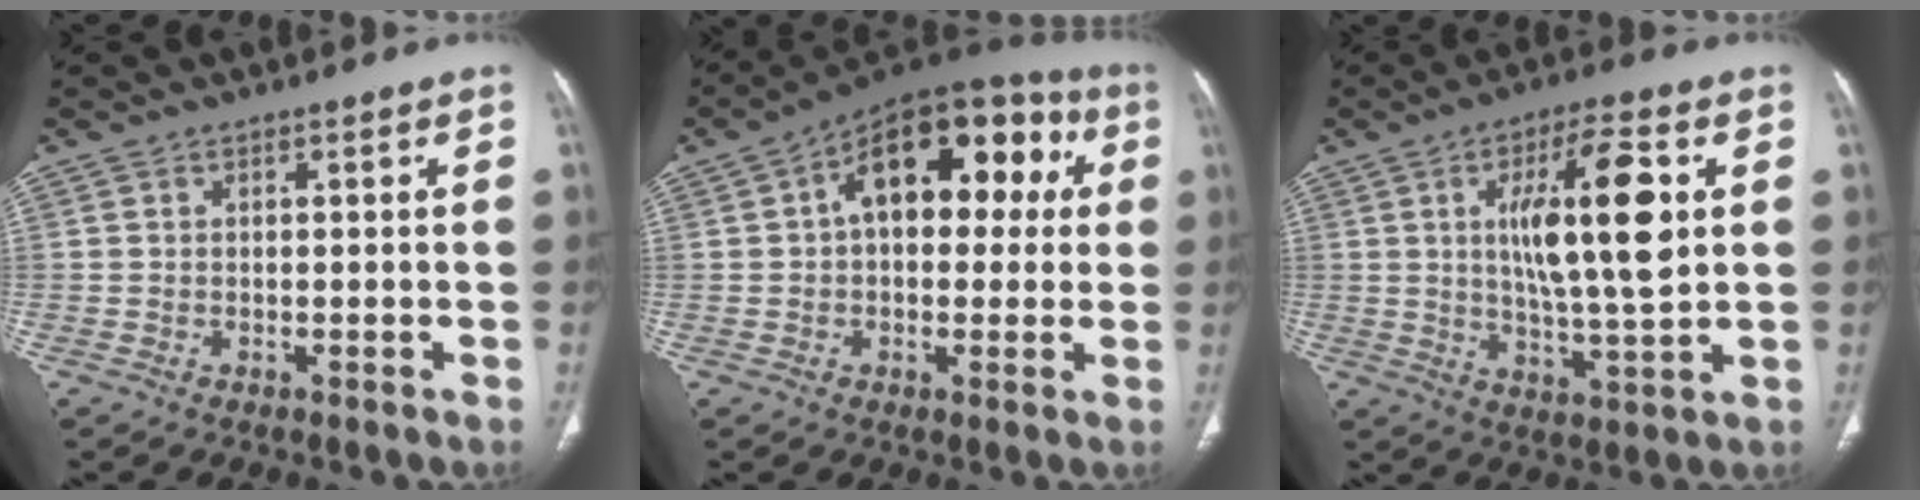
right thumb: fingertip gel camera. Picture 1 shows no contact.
{"total": 18.7, "force": [4.1, 10.6, 14.8], "torque": [-0.166, 0.041, 0.048]}
{"total": 15.3, "force": [3.0, 4.0, 14.4], "torque": [-0.237, -0.011, 0.050]}